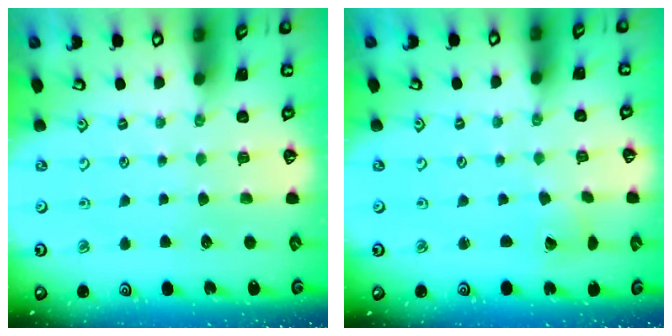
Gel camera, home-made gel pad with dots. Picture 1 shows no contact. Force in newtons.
{"total": 2.0, "press": 2.0, "slide": 0.3}